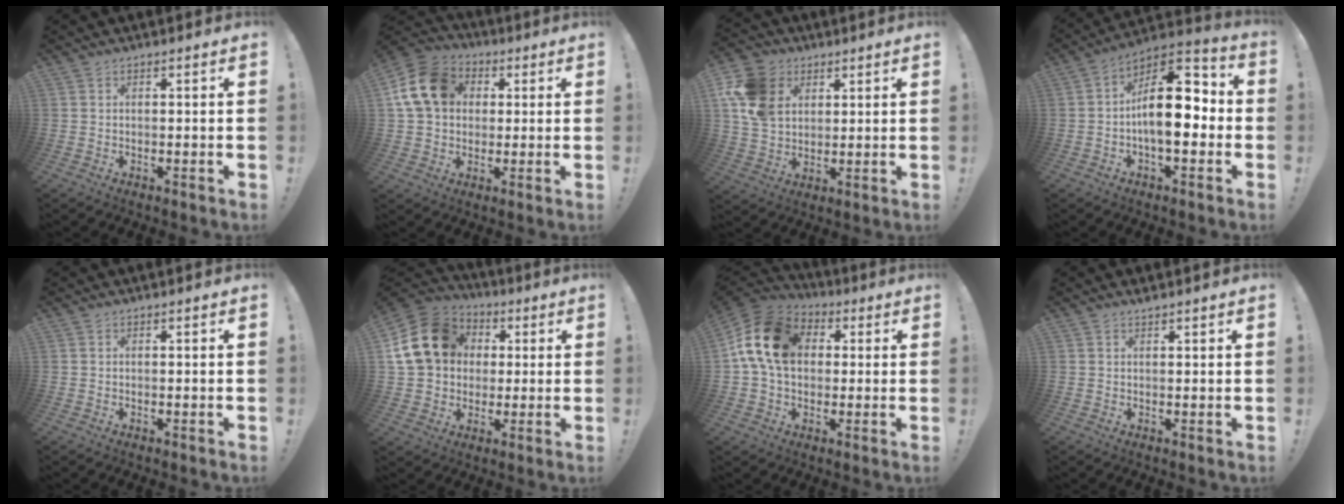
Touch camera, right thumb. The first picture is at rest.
{"total": 15.5, "force": [3.8, 12.1, 8.8], "torque": [-0.146, 0.005, 0.079]}
{"total": 14.6, "force": [4.9, 11.5, 7.5], "torque": [-0.145, -0.015, 0.100]}
{"total": 17.1, "force": [-0.8, 8.9, 14.6], "torque": [-0.219, 0.010, -0.012]}
{"total": 0.0}
{"total": 18.3, "force": [4.0, 14.8, 10.0], "torque": [-0.171, 0.002, 0.087]}
{"total": 16.8, "force": [3.1, 12.3, 11.1], "torque": [-0.193, 0.012, 0.062]}
{"total": 0.8, "force": [0.7, -0.2, 0.2], "torque": [-0.002, -0.002, 0.013]}